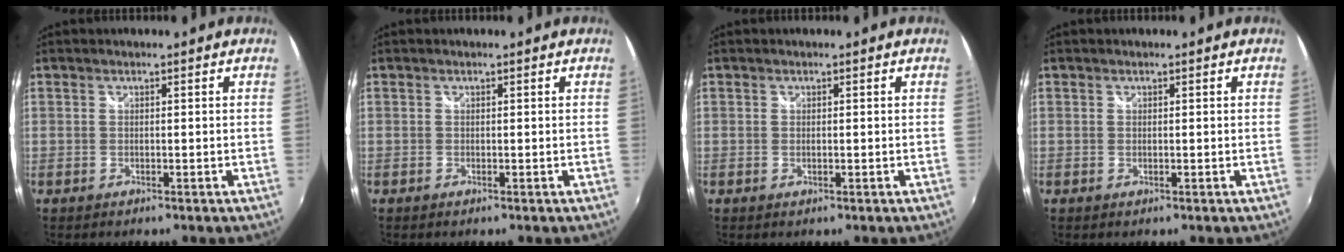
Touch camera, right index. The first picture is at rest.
{"total": 0.0}
{"total": 0.0}
{"total": 0.0}